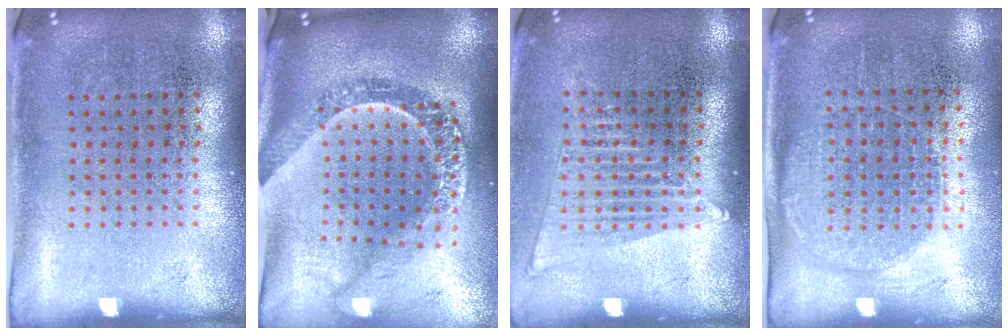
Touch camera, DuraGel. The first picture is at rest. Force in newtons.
{"total": 3.0, "press": 2.3, "slide": 1.9}
{"total": 1.5, "press": 1.4, "slide": 0.7}
{"total": 1.4, "press": 1.2, "slide": 0.6}